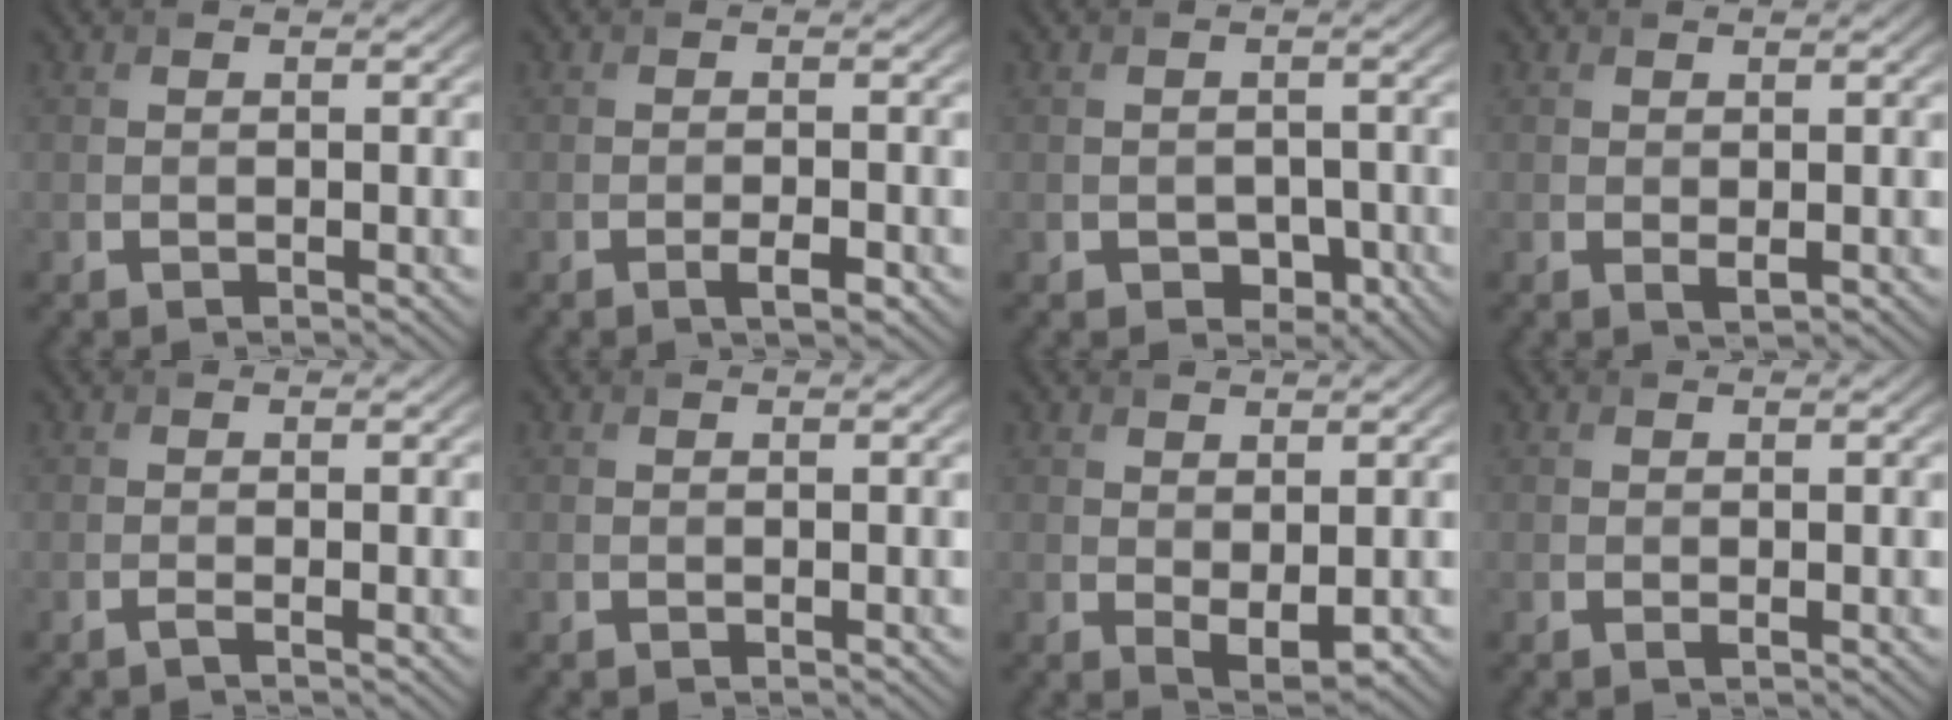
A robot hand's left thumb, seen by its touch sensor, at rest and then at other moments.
{"total": 1.7, "force": [-0.9, 0.3, 1.4], "torque": [-0.023, 0.000, -0.015]}
{"total": 2.6, "force": [-1.1, 2.0, 1.2], "torque": [-0.022, -0.010, -0.018]}
{"total": 0.8, "force": [0.1, 0.2, 0.7], "torque": [-0.014, -0.004, 0.003]}
{"total": 0.9, "force": [-0.4, 0.1, 0.7], "torque": [-0.016, -0.002, -0.013]}
{"total": 0.0}
{"total": 2.3, "force": [0.3, 1.2, 2.0], "torque": [-0.038, -0.011, 0.013]}
{"total": 0.0}